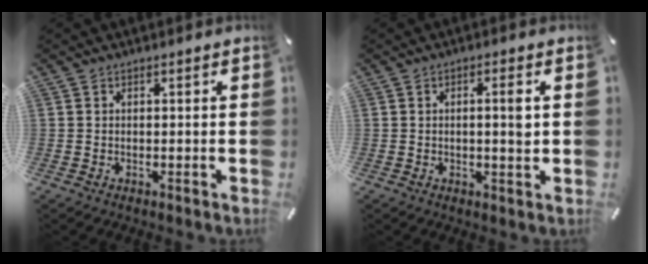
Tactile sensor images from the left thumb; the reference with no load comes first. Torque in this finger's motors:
{"motor_torque": [0.08, -0.25, 0.01, -0.07, 0.03]}